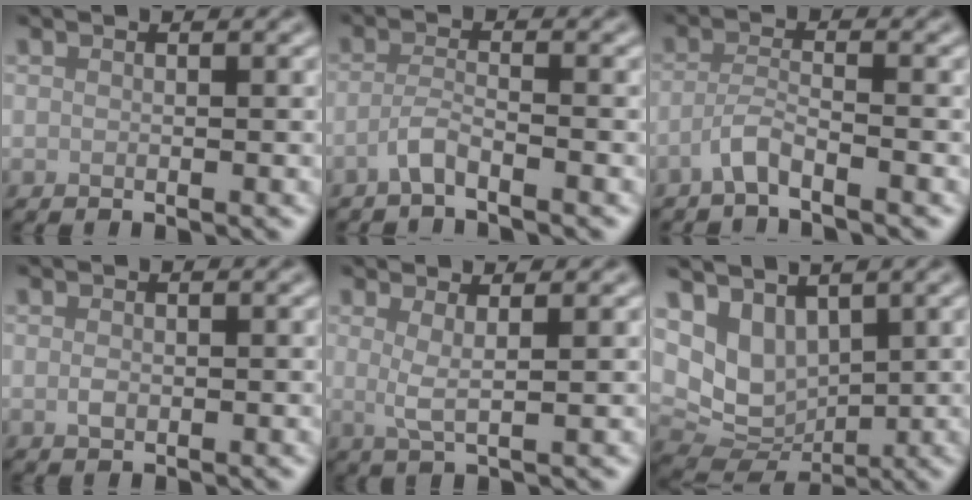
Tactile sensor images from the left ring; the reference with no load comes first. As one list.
[{"total": 2.1, "force": [-1.6, 0.3, 1.3], "torque": [-0.030, -0.001, -0.041]}, {"total": 2.4, "force": [-1.9, 0.3, 1.5], "torque": [-0.035, -0.001, -0.047]}, {"total": 0.8, "force": [-0.3, 0.5, 0.6], "torque": [-0.016, -0.003, -0.005]}, {"total": 2.2, "force": [0.5, 0.6, 2.0], "torque": [-0.034, -0.005, 0.007]}, {"total": 5.4, "force": [2.3, 3.7, 3.3], "torque": [-0.068, -0.014, 0.042]}]